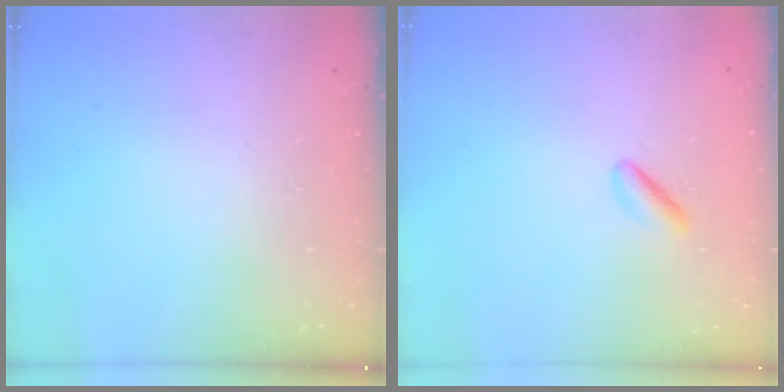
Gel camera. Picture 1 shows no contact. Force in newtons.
{"total": 2.3, "press": 2.1, "slide": 1.0}